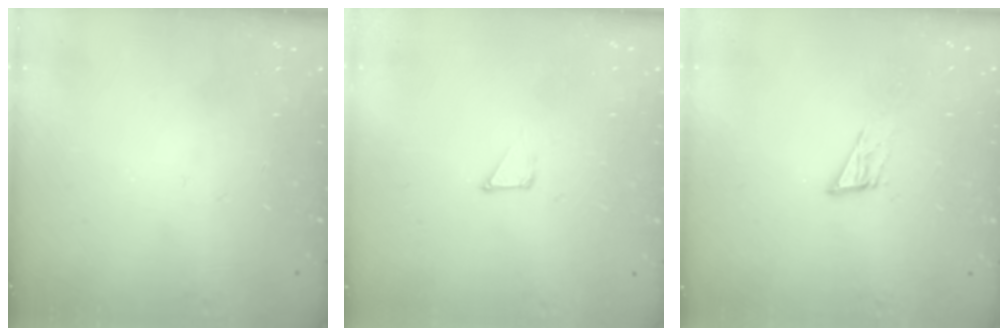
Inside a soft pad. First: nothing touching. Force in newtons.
{"total": 1.2, "press": 1.2, "slide": 0.0}
{"total": 6.4, "press": 6.4, "slide": 1.0}